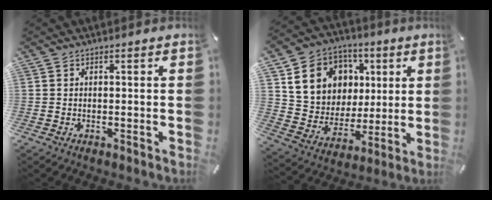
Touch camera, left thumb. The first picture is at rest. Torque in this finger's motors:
{"motor_torque": [2.24, 2.24, 1.44, -1.33, 0.13]}